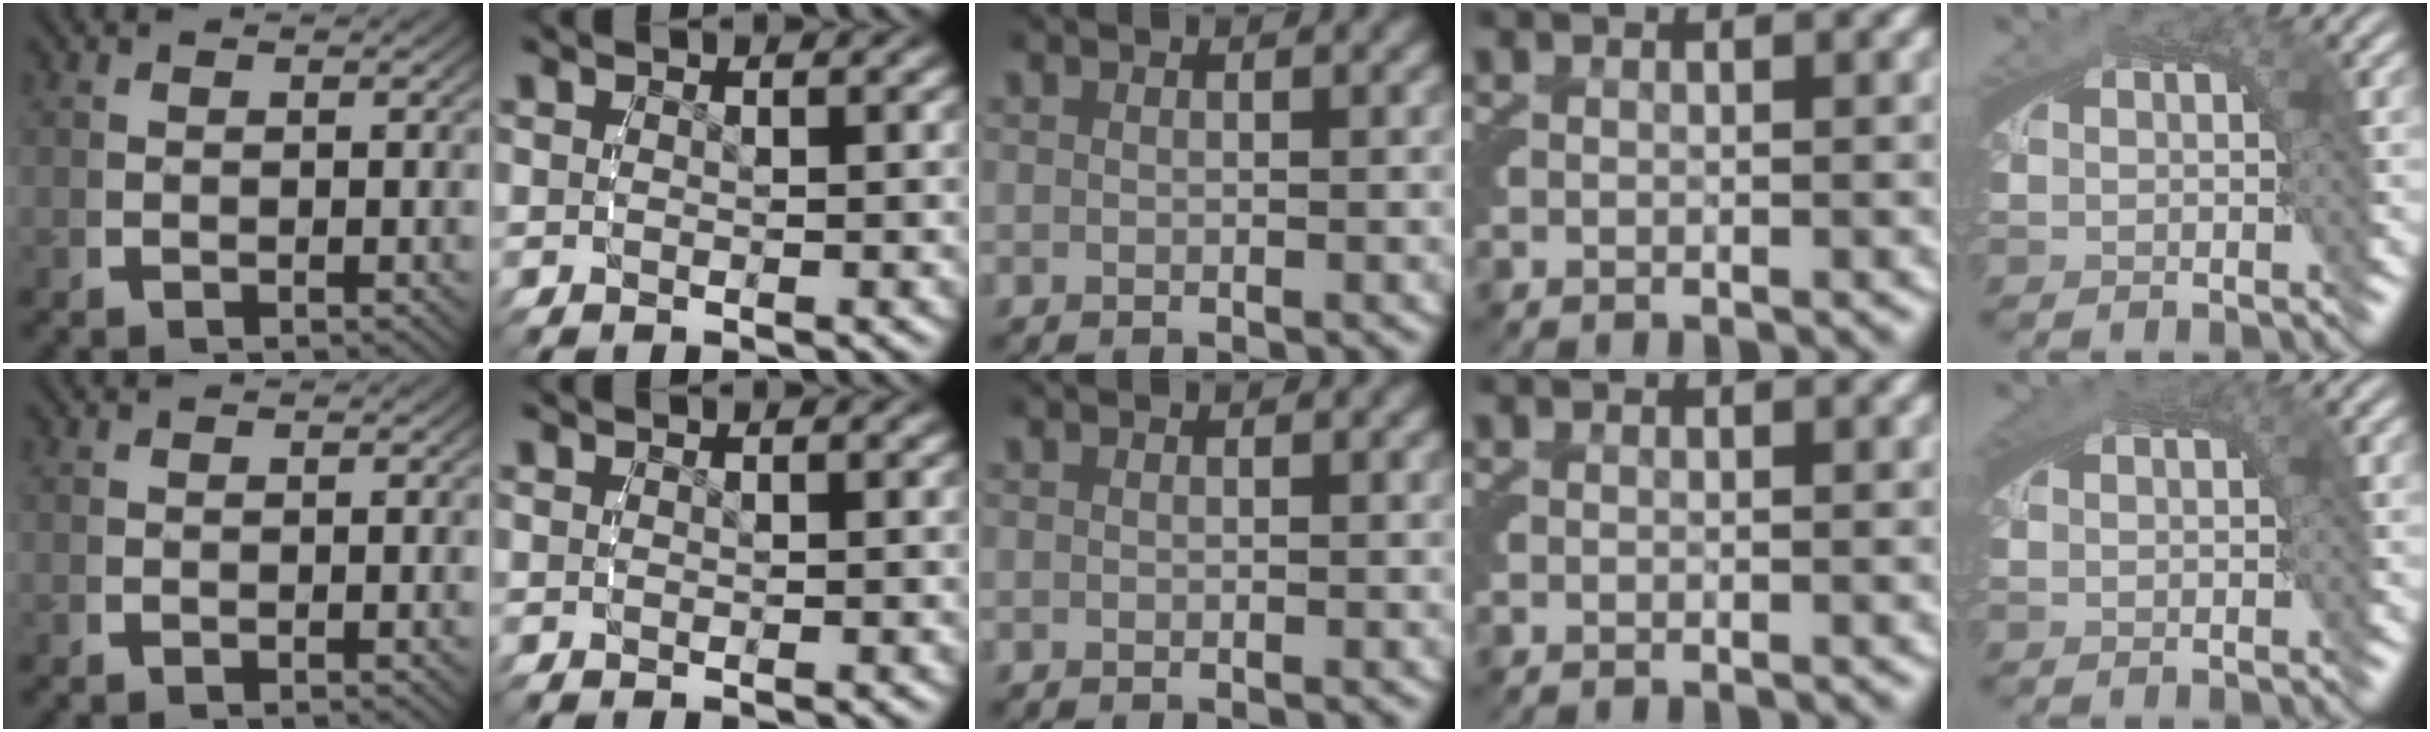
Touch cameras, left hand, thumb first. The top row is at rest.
{"little": {"total": 1.0, "force": [0.4, 0.1, 0.9], "torque": [-0.014, 0.002, 0.007]}}